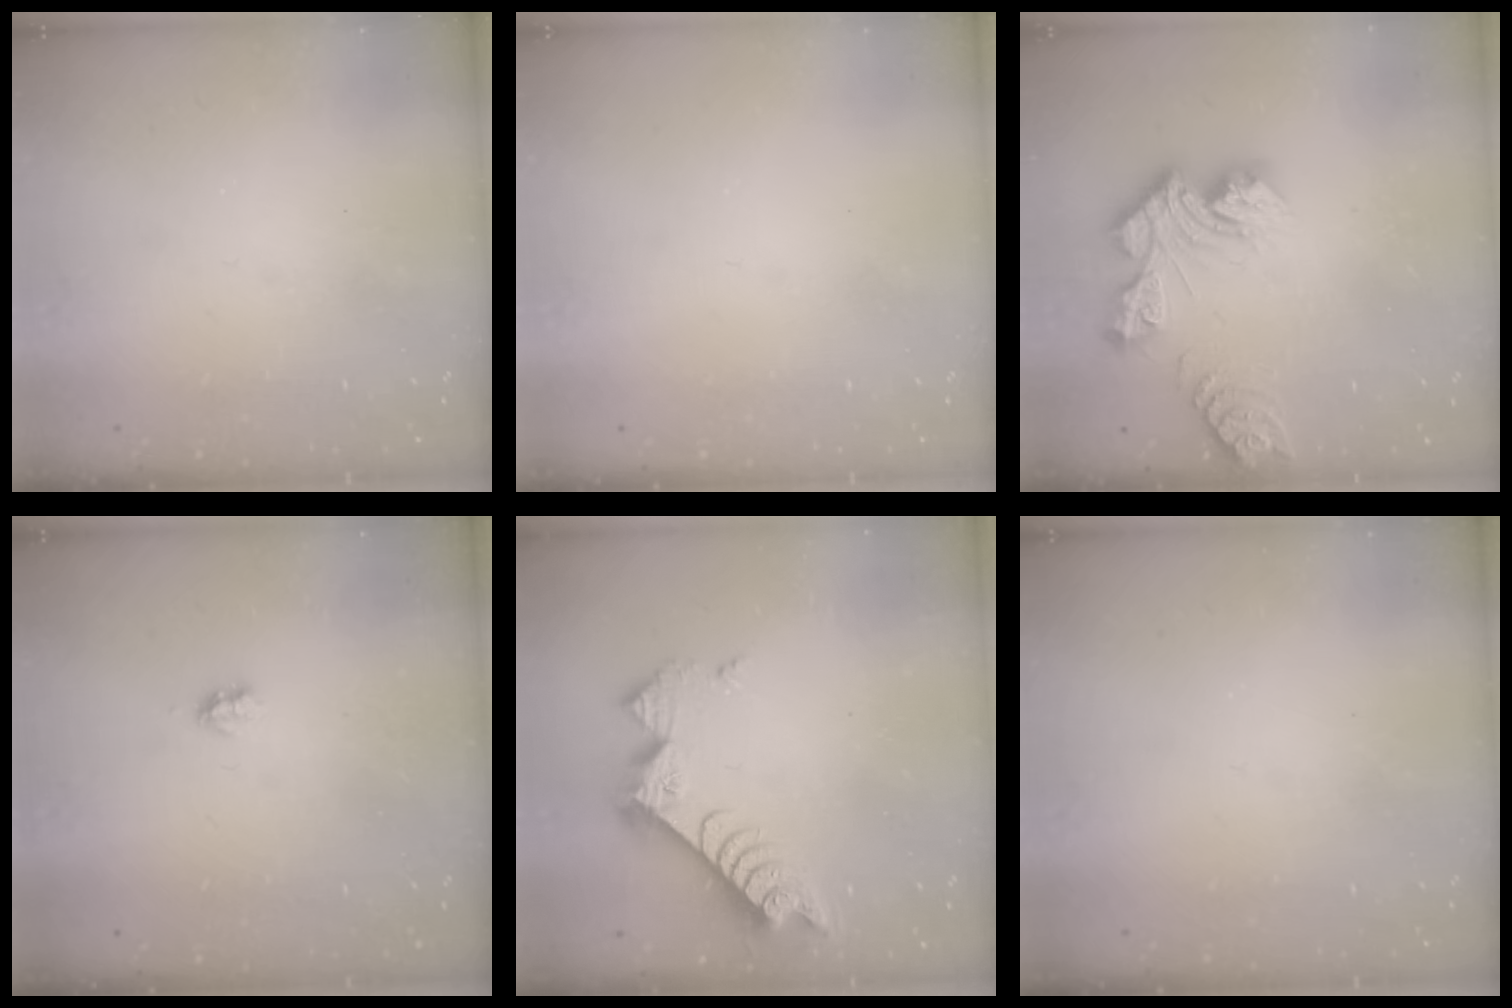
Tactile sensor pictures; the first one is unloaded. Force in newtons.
{"total": 0.0}
{"total": 13.6, "press": 13.6, "slide": 1.3}
{"total": 1.7, "press": 1.7, "slide": 0.3}
{"total": 9.4, "press": 9.4, "slide": 0.7}
{"total": 0.0}